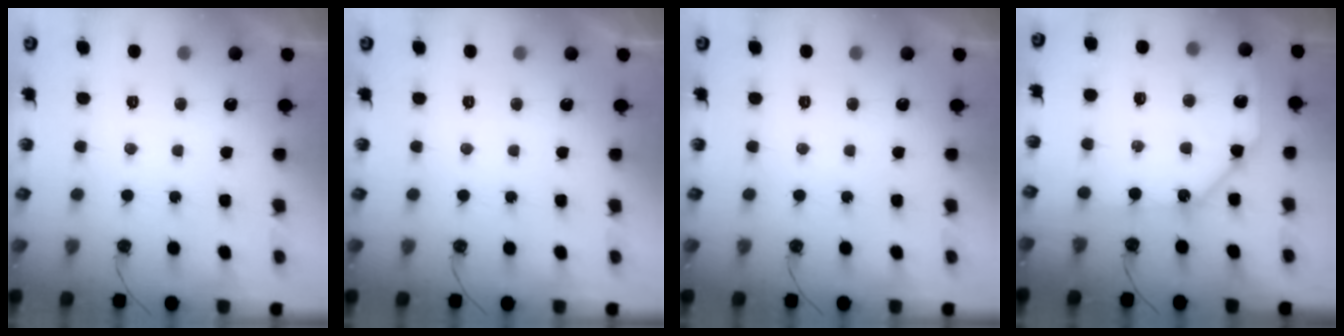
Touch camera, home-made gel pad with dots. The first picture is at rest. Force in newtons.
{"total": 0.0}
{"total": 0.0}
{"total": 11.9, "press": 11.8, "slide": 1.6}